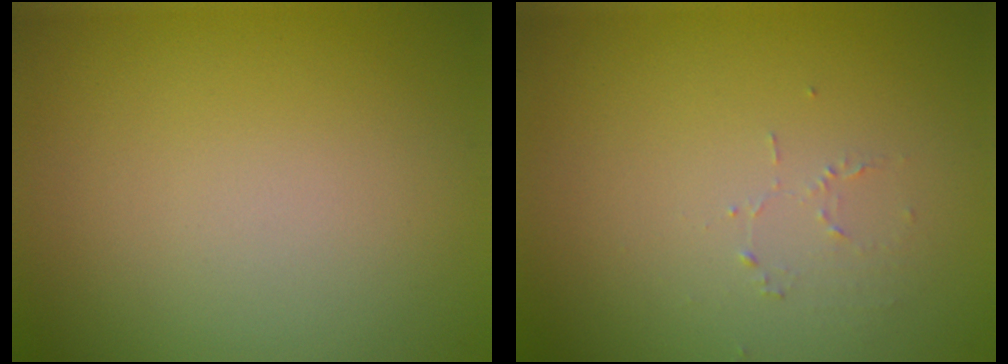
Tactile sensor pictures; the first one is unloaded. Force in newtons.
{"total": 0.7, "press": 0.4, "slide": 0.6}